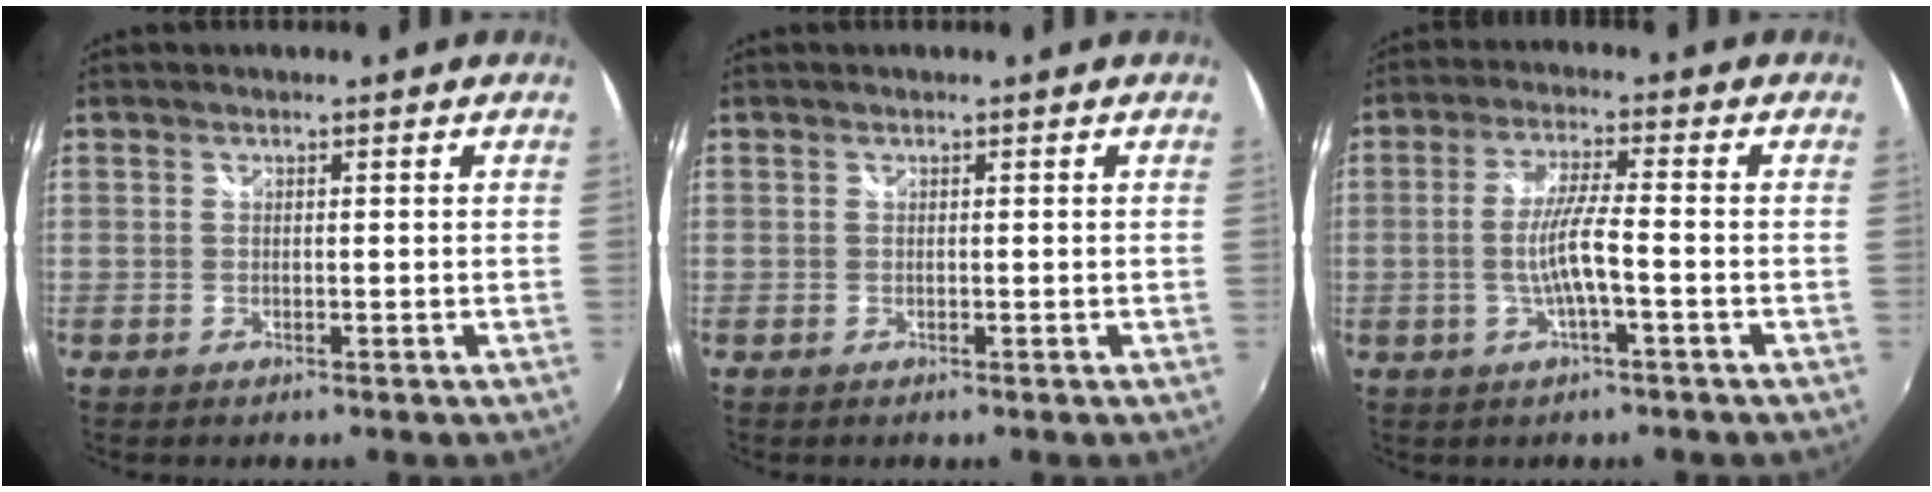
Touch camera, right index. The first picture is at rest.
{"total": 0.0}
{"total": 6.1, "force": [-1.9, -0.1, 5.8], "torque": [-0.113, -0.001, -0.035]}